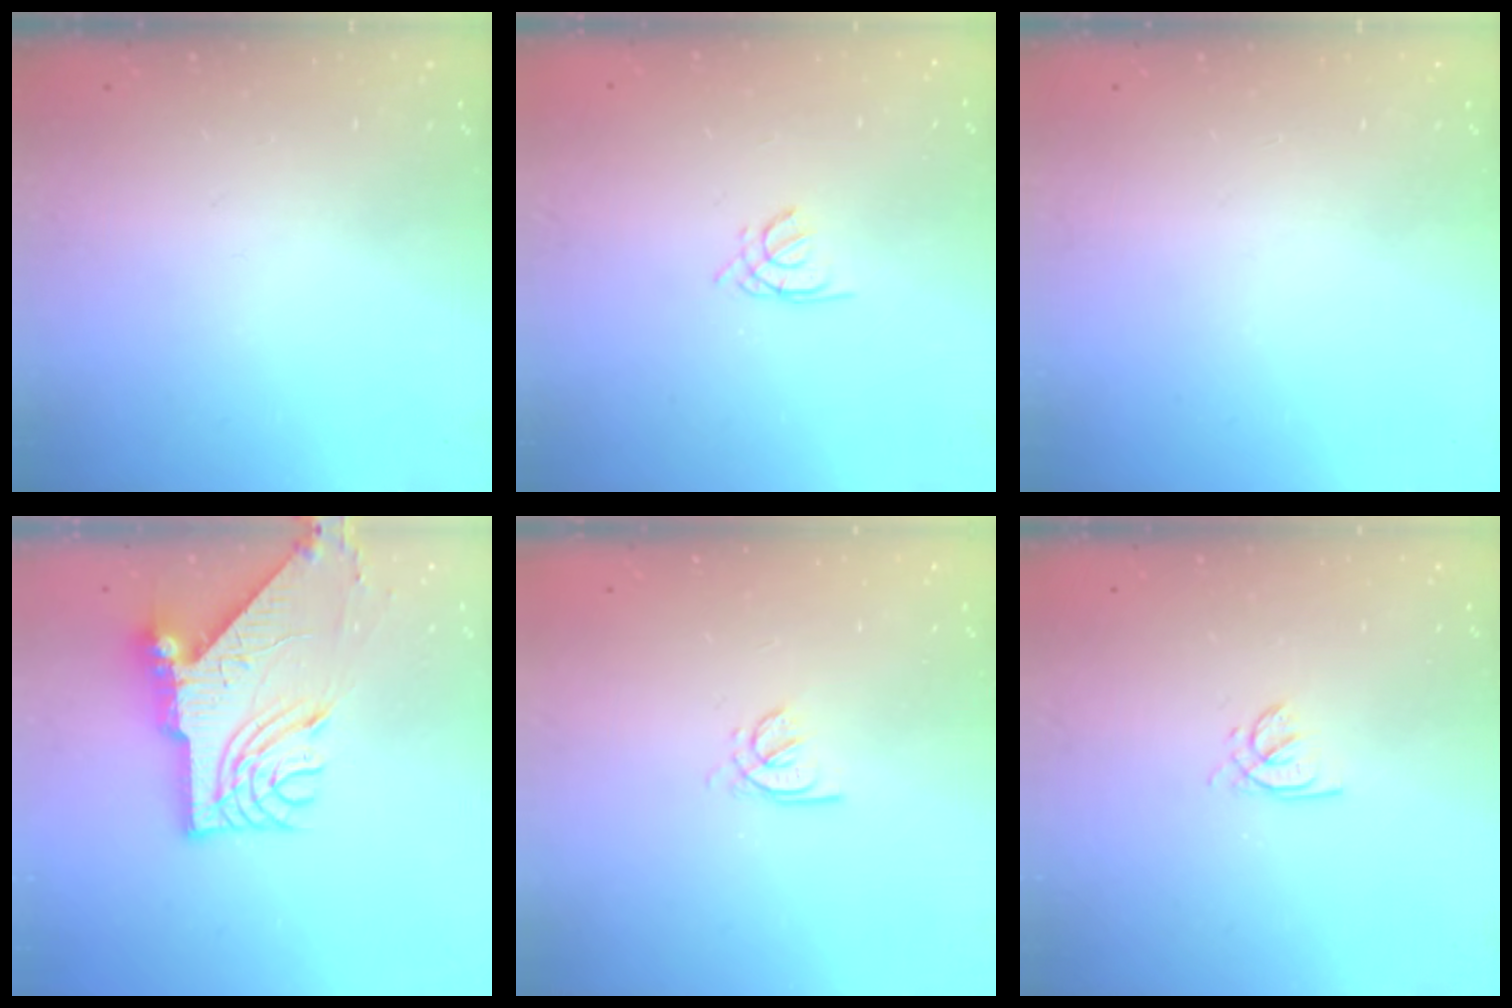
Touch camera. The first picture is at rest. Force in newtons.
{"total": 1.4, "press": 1.3, "slide": 0.3}
{"total": 0.0}
{"total": 12.0, "press": 11.9, "slide": 1.4}
{"total": 1.6, "press": 1.6, "slide": 0.3}
{"total": 2.2, "press": 2.2, "slide": 0.2}